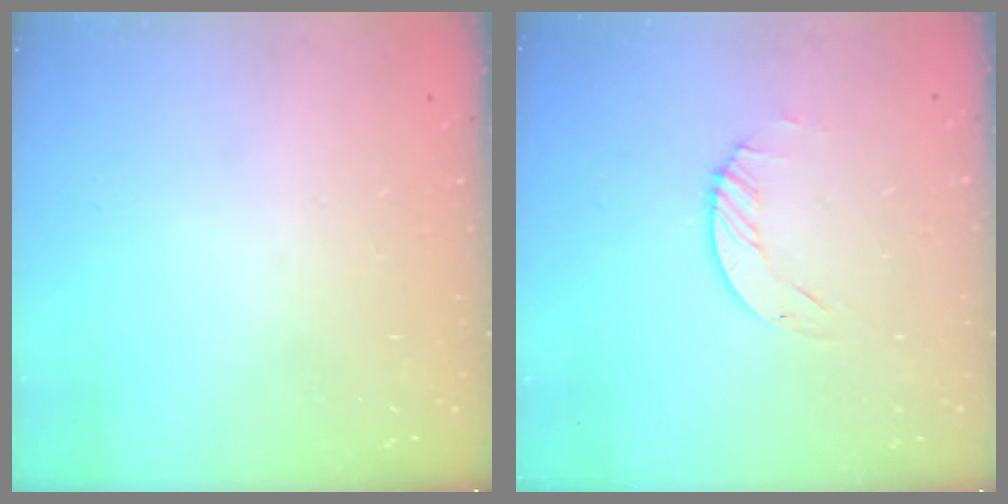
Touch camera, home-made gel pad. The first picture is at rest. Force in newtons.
{"total": 1.2, "press": 1.2, "slide": 0.2}